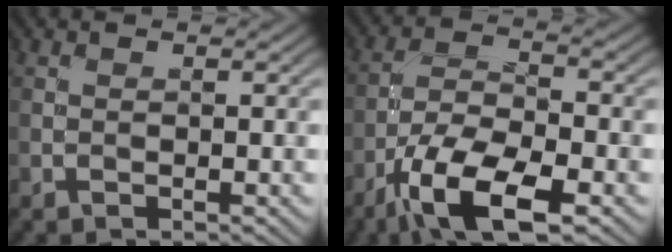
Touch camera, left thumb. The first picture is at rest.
{"total": 10.9, "force": [-6.4, 3.7, 8.0], "torque": [-0.153, -0.005, -0.129]}